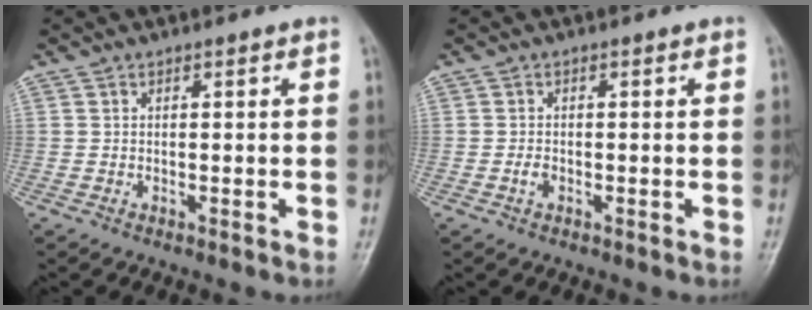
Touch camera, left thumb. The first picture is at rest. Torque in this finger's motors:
{"motor_torque": [-0.11, 0.03, 0.05, 0.01, 0.00]}